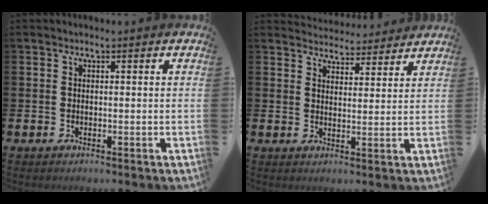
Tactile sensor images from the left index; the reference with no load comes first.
{"total": 4.2, "force": [4.1, 0.8, -0.2], "torque": [-0.005, -0.027, 0.073]}